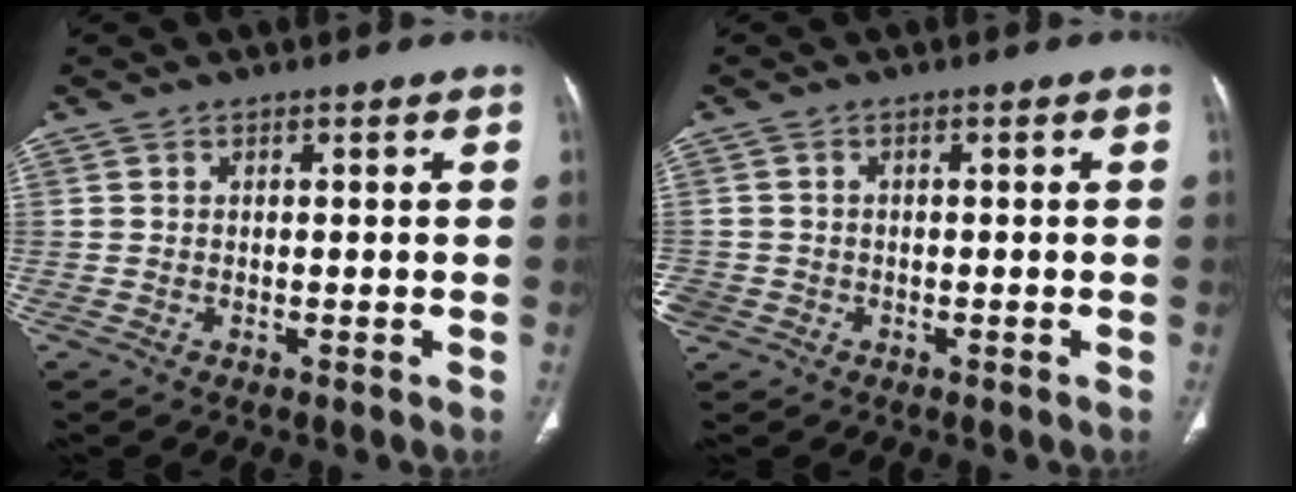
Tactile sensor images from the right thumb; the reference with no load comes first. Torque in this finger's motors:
{"motor_torque": [0.26, 0.53, 0.28, -0.23, 0.00]}